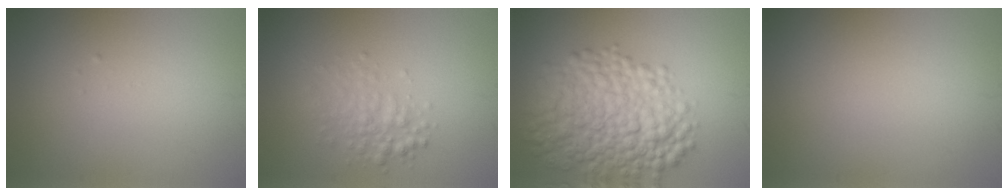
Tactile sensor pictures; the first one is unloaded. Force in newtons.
{"total": 2.5, "press": 2.5, "slide": 0.1}
{"total": 9.5, "press": 9.5, "slide": 0.2}
{"total": 0.0}